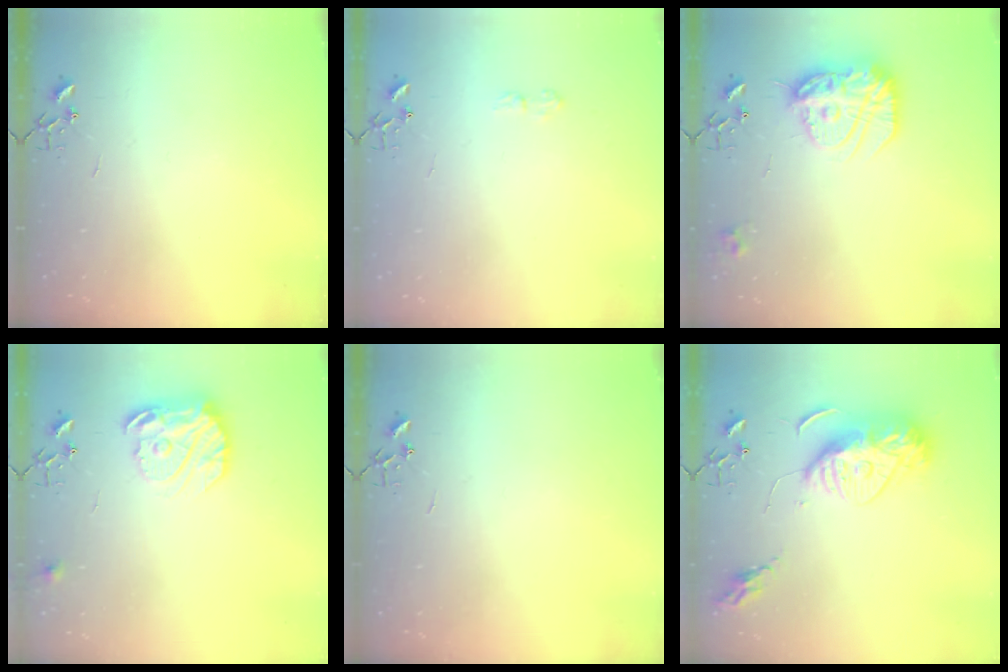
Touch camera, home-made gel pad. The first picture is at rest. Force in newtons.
{"total": 6.4, "press": 6.4, "slide": 0.9}
{"total": 17.7, "press": 17.6, "slide": 1.8}
{"total": 16.2, "press": 16.1, "slide": 1.4}
{"total": 0.0}
{"total": 15.7, "press": 15.6, "slide": 1.4}